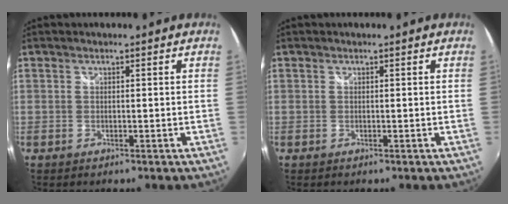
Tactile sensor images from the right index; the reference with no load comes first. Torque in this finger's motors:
{"motor_torque": [0.09, 0.08, 0.00, 0.01]}